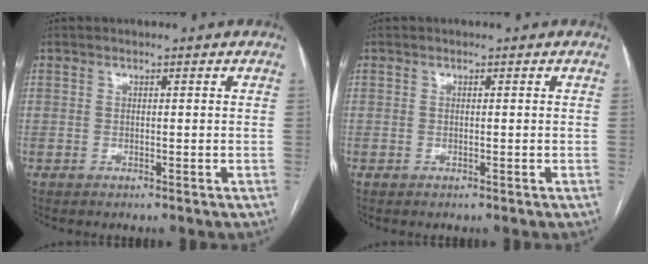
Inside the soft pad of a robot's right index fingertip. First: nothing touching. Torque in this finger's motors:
{"motor_torque": [0.00, 0.00, 0.02, 0.01]}